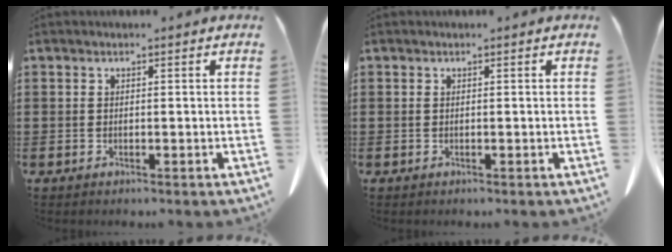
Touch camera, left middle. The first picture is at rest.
{"total": 0.0}